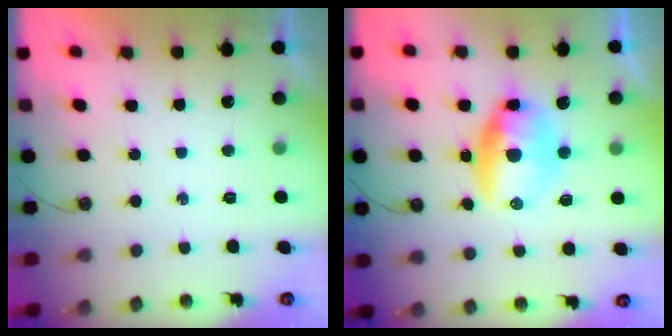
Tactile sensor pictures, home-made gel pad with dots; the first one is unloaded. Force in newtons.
{"total": 10.4, "press": 10.4, "slide": 1.0}